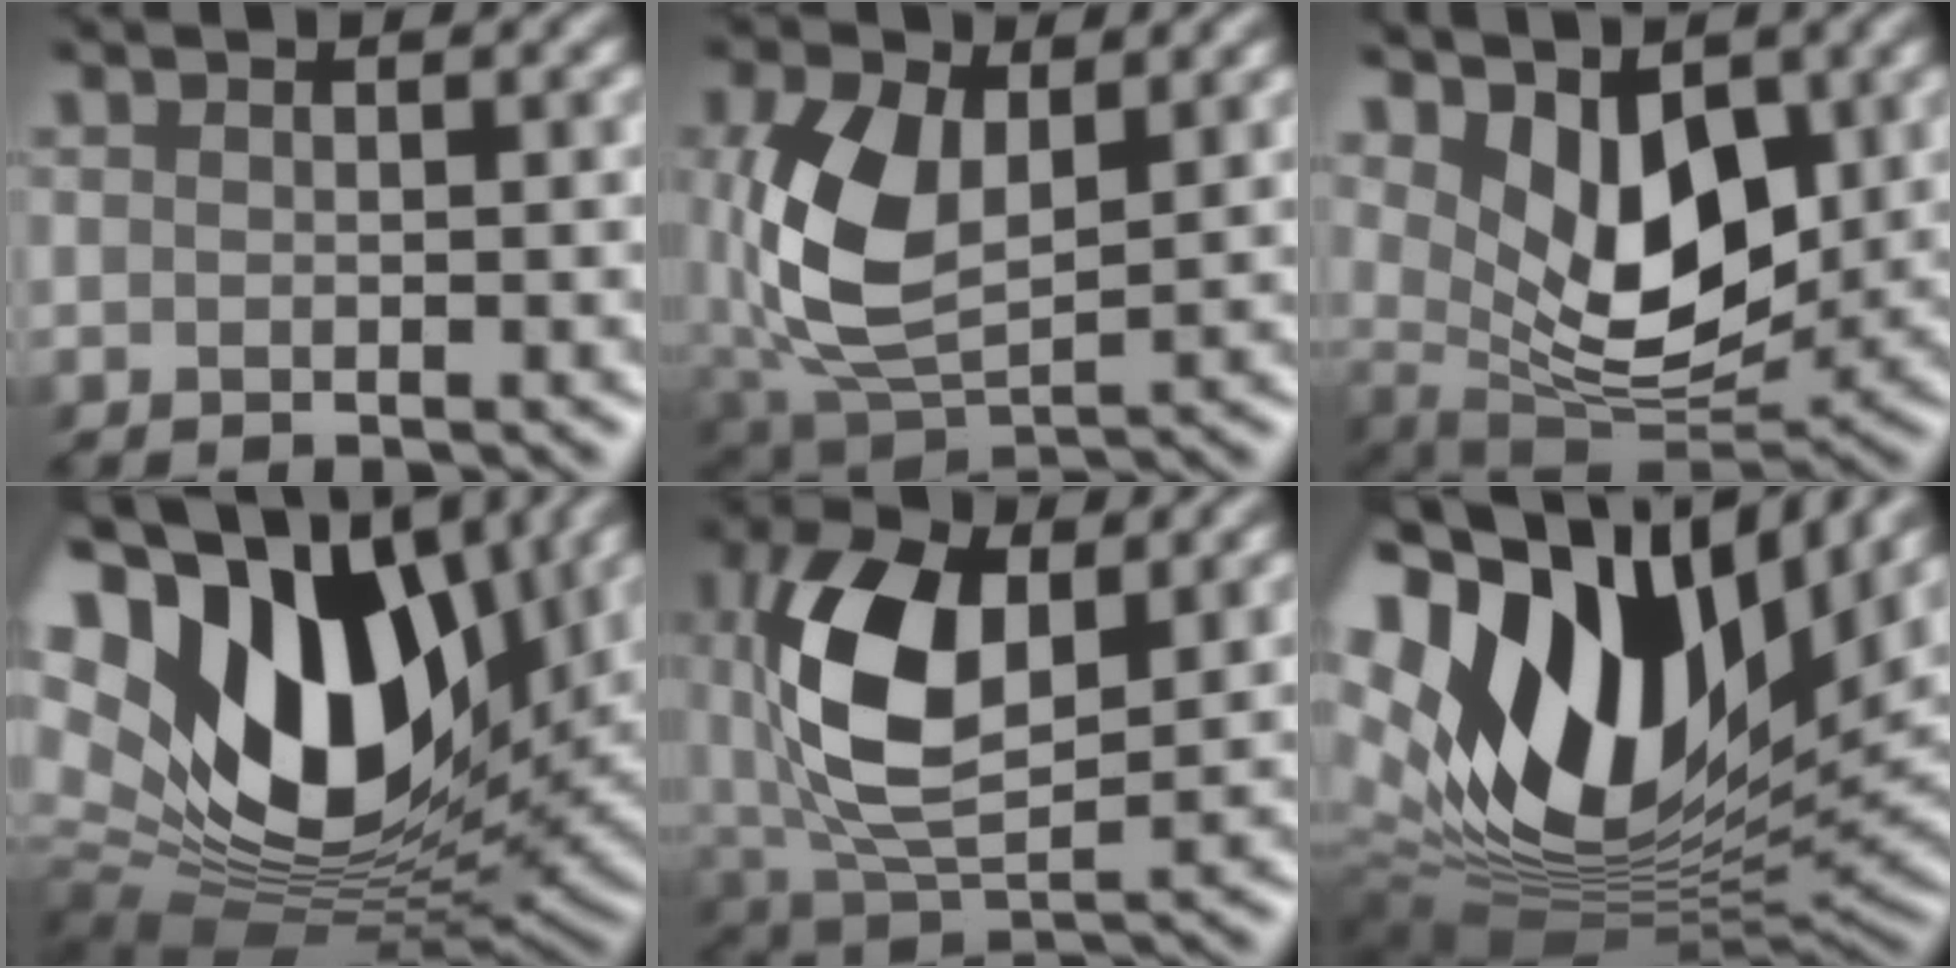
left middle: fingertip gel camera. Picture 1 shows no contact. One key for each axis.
{"total": 6.9, "fx": 0.6, "fy": 4.0, "fz": 5.6, "tx": -0.147, "ty": -0.002, "tz": 0.011}
{"total": 8.1, "fx": 2.1, "fy": 4.6, "fz": 6.3, "tx": -0.115, "ty": -0.012, "tz": 0.030}
{"total": 19.4, "fx": 5.8, "fy": 11.8, "fz": 14.2, "tx": -0.305, "ty": 0.009, "tz": 0.105}
{"total": 9.2, "fx": 1.4, "fy": 5.1, "fz": 7.5, "tx": -0.179, "ty": 0.004, "tz": 0.022}
{"total": 17.5, "fx": 6.3, "fy": 10.2, "fz": 12.7, "tx": -0.289, "ty": 0.004, "tz": 0.111}